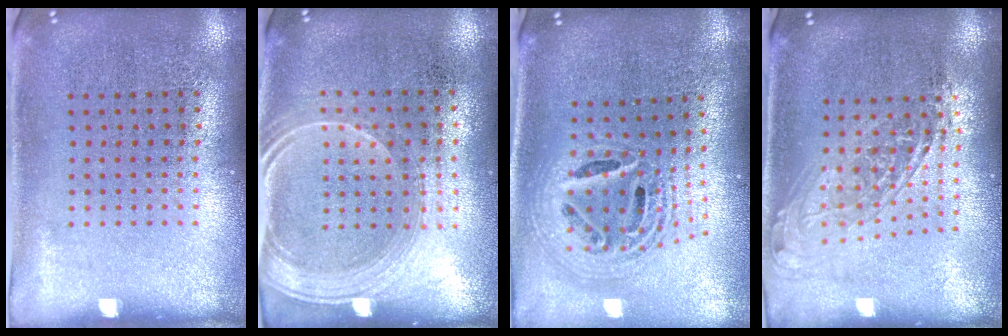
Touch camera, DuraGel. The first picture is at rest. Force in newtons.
{"total": 1.6, "press": 1.4, "slide": 0.8}
{"total": 2.3, "press": 1.8, "slide": 1.6}
{"total": 1.7, "press": 1.4, "slide": 0.9}